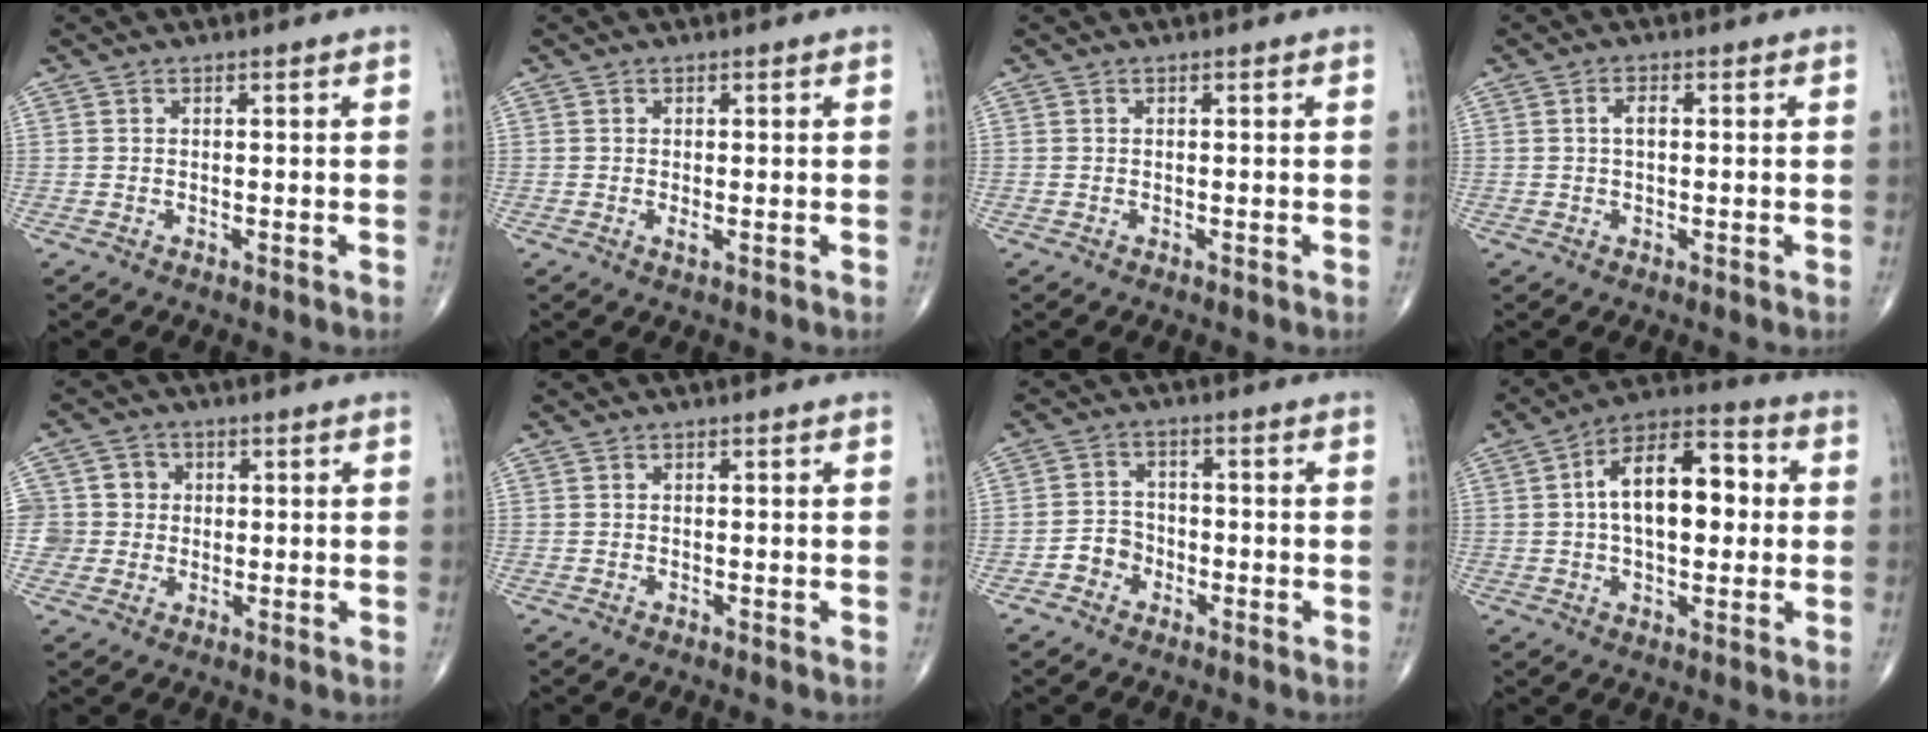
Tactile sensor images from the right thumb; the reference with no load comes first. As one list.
[{"total": 0.9, "force": [-0.1, 0.2, 0.8], "torque": [-0.014, -0.004, -0.003]}, {"total": 0.0}, {"total": 2.2, "force": [0.2, 1.1, 1.9], "torque": [-0.034, 0.006, 0.002]}, {"total": 6.2, "force": [0.4, 6.1, 0.7], "torque": [0.021, 0.011, 0.004]}, {"total": 0.0}, {"total": 4.2, "force": [-2.0, 3.5, 1.2], "torque": [-0.001, 0.020, -0.044]}, {"total": 15.2, "force": [1.5, 8.1, 12.8], "torque": [-0.189, 0.029, 0.016]}]